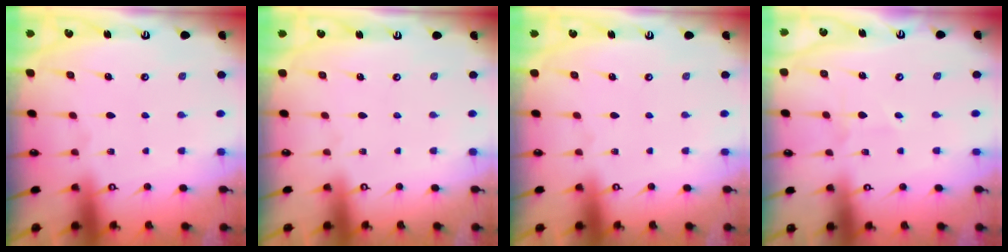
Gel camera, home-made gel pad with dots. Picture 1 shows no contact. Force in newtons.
{"total": 0.0}
{"total": 0.0}
{"total": 2.1, "press": 2.1, "slide": 0.2}